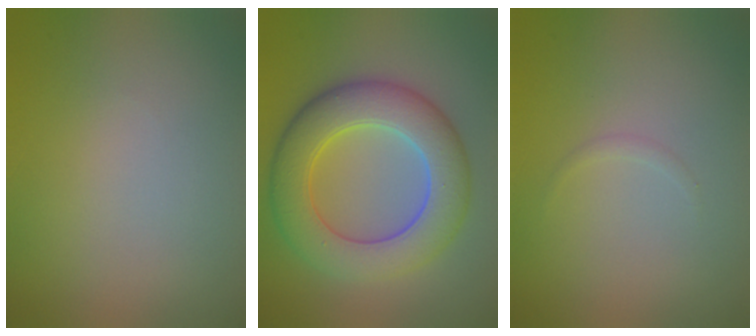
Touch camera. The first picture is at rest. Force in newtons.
{"total": 8.5, "press": 8.4, "slide": 0.6}
{"total": 0.5, "press": 0.5, "slide": 0.0}